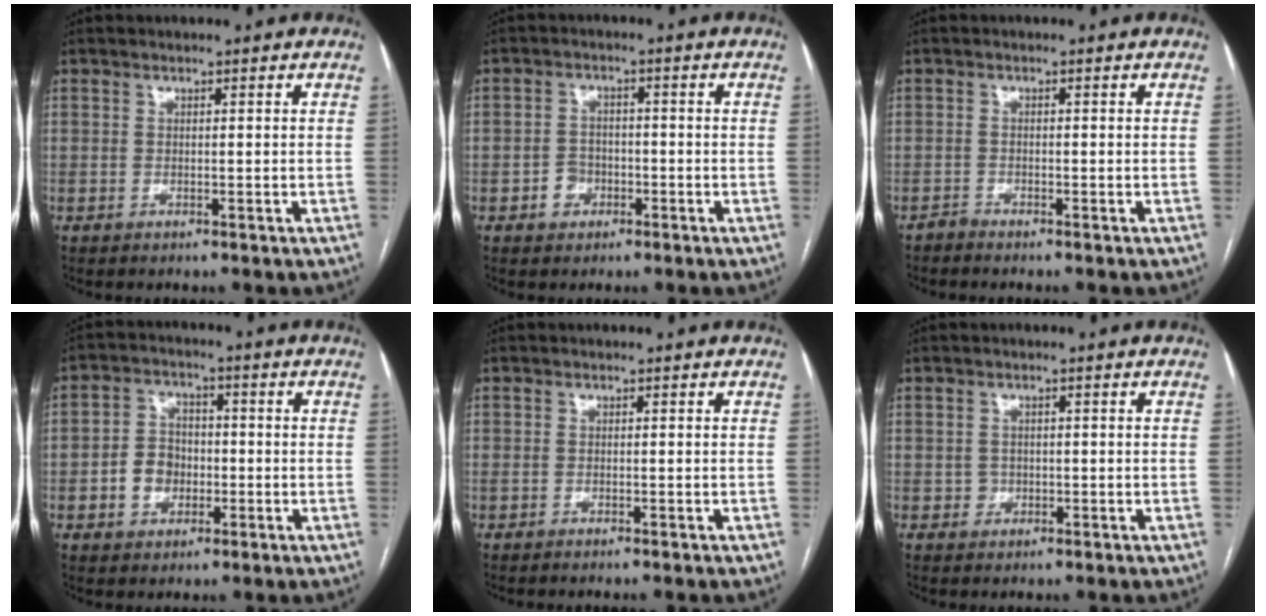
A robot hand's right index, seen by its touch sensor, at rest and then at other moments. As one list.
[{"total": 3.2, "force": [-1.4, 2.6, 1.2], "torque": [-0.014, 0.009, -0.022]}, {"total": 1.0, "force": [-1.0, -0.2, -0.2], "torque": [0.006, -0.003, -0.019]}, {"total": 5.6, "force": [-1.4, 4.6, 3.0], "torque": [-0.060, 0.018, -0.021]}, {"total": 2.2, "force": [-2.0, -0.2, 1.0], "torque": [-0.010, -0.001, -0.026]}, {"total": 1.3, "force": [-0.2, 1.3, 0.2], "torque": [0.002, 0.005, -0.003]}]